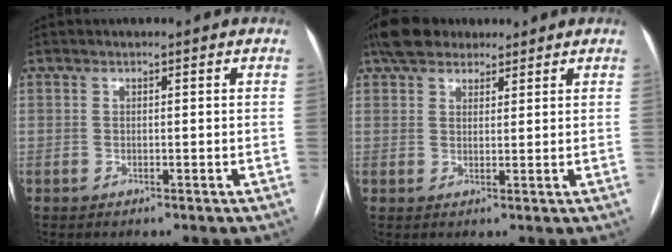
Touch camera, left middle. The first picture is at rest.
{"total": 6.7, "force": [5.3, 3.3, 2.6], "torque": [-0.047, 0.029, 0.095]}